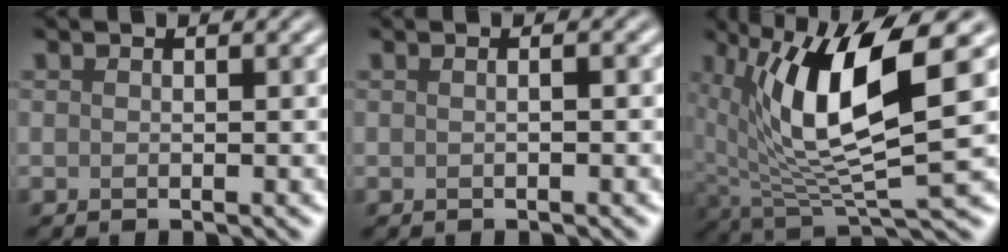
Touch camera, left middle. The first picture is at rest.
{"total": 0.9, "force": [0.1, 0.3, 0.9], "torque": [-0.014, 0.000, -0.007]}
{"total": 11.1, "force": [3.1, 3.2, 10.2], "torque": [-0.184, -0.003, 0.062]}